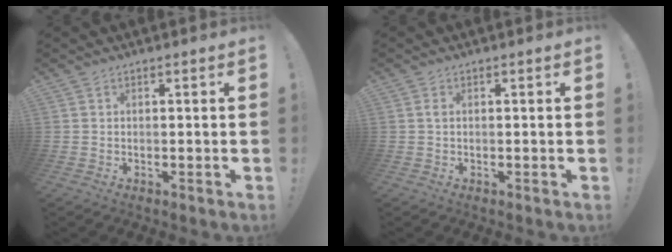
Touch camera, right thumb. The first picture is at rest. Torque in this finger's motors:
{"motor_torque": [0.11, 0.02, 0.08, 0.10, 0.02]}